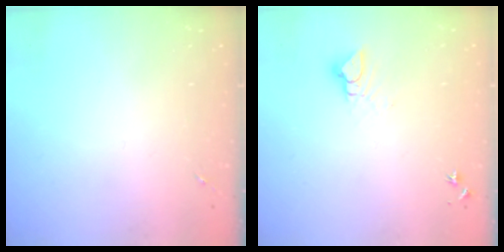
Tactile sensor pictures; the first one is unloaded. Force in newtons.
{"total": 4.7, "press": 4.7, "slide": 0.3}